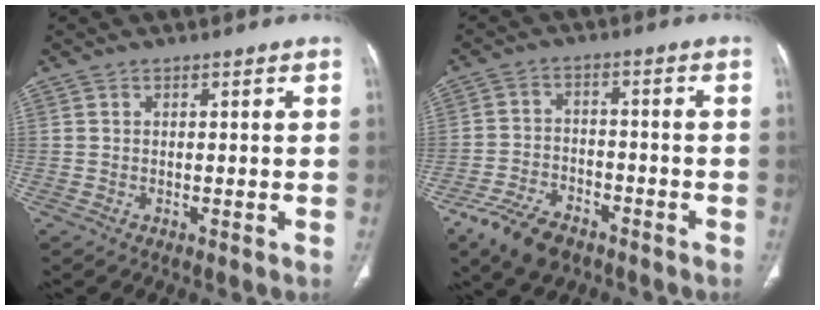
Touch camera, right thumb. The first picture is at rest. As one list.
[{"total": 10.3, "force": [-6.9, 5.4, 5.4], "torque": [-0.098, 0.024, -0.122]}]